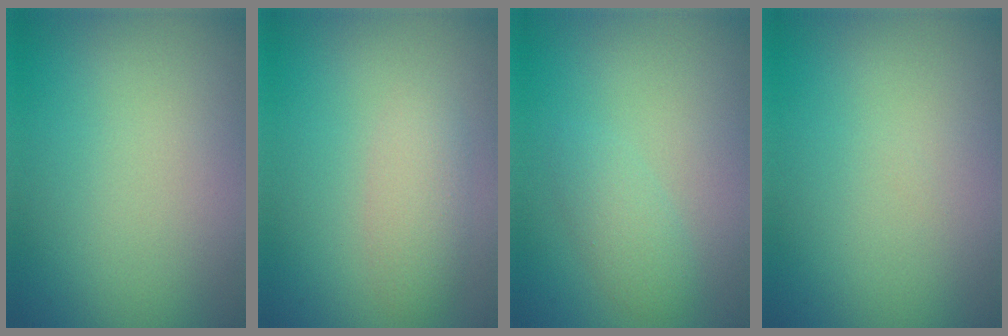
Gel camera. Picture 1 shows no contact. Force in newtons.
{"total": 2.1, "press": 2.1, "slide": 0.1}
{"total": 1.6, "press": 1.6, "slide": 0.0}
{"total": 0.0}